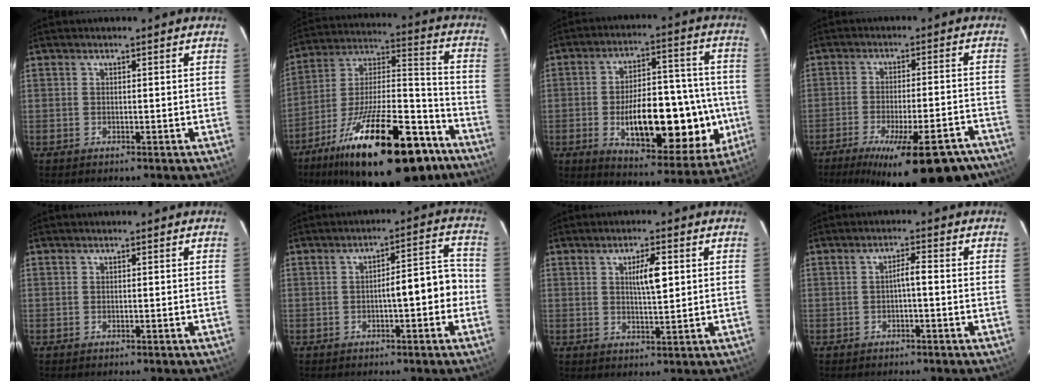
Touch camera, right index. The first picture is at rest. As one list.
[{"total": 28.1, "force": [-18.0, 6.8, 20.5], "torque": [-0.311, -0.001, -0.290]}, {"total": 21.7, "force": [-4.8, 8.2, 19.5], "torque": [-0.247, 0.022, -0.051]}, {"total": 20.6, "force": [-15.9, 3.2, 12.6], "torque": [-0.129, -0.003, -0.218]}, {"total": 0.0}, {"total": 6.7, "force": [-1.5, 1.5, 6.4], "torque": [-0.082, 0.032, -0.020]}, {"total": 4.7, "force": [1.3, 0.8, 4.5], "torque": [-0.077, 0.002, 0.023]}, {"total": 2.0, "force": [-0.4, 0.2, 2.0], "torque": [-0.031, 0.004, -0.008]}]